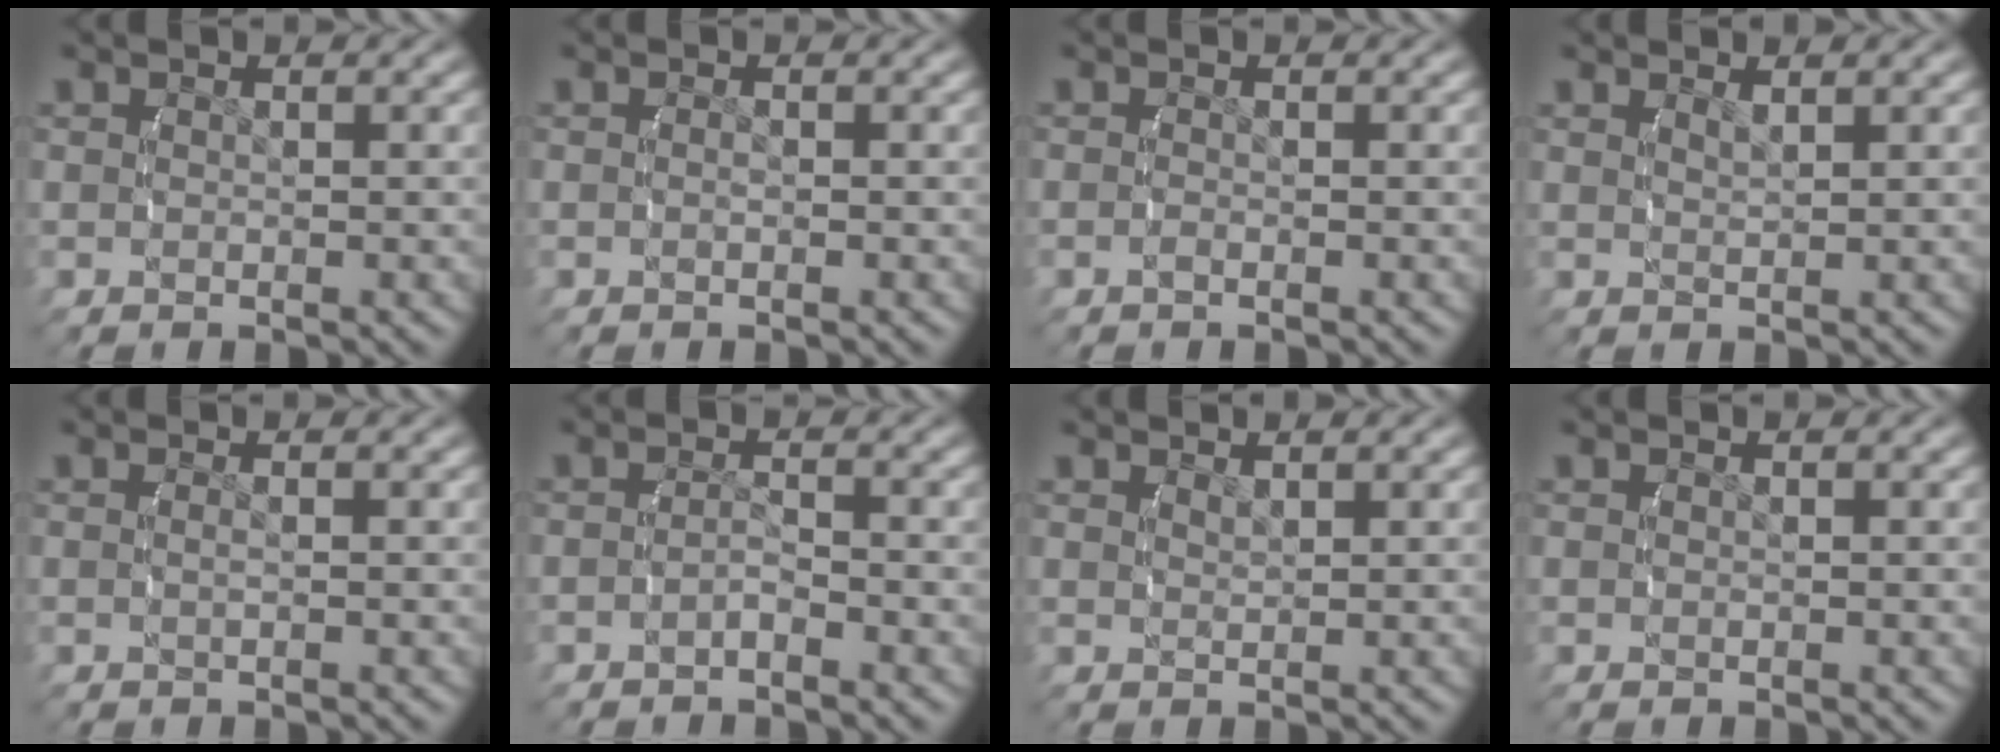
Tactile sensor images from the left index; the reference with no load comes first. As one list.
[{"total": 0.5, "force": [-0.3, 0.1, 0.4], "torque": [-0.013, -0.002, -0.007]}, {"total": 0.7, "force": [-0.6, -0.1, 0.3], "torque": [-0.011, -0.004, -0.011]}, {"total": 1.2, "force": [0.8, -0.8, 0.3], "torque": [-0.004, -0.007, 0.023]}, {"total": 0.7, "force": [-0.3, -0.1, 0.6], "torque": [-0.016, -0.004, -0.004]}, {"total": 1.4, "force": [-1.2, 0.3, 0.7], "torque": [-0.016, -0.005, -0.022]}, {"total": 1.0, "force": [0.7, -0.7, 0.1], "torque": [0.003, -0.005, 0.020]}, {"total": 0.0}]